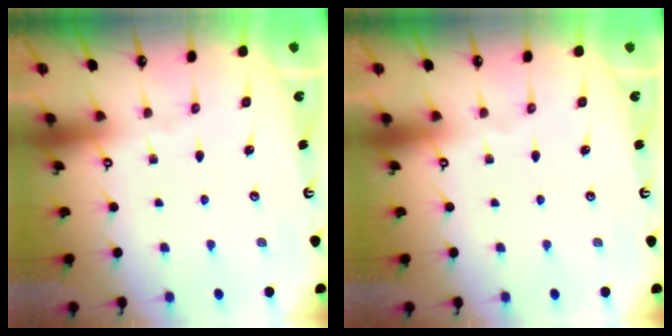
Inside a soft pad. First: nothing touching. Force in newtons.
{"total": 0.0}